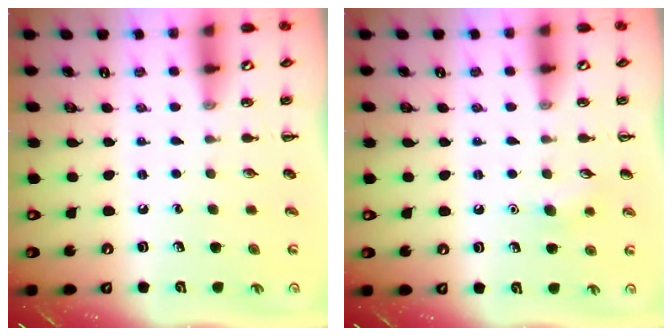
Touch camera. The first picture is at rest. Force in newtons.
{"total": 6.2, "press": 6.0, "slide": 1.5}